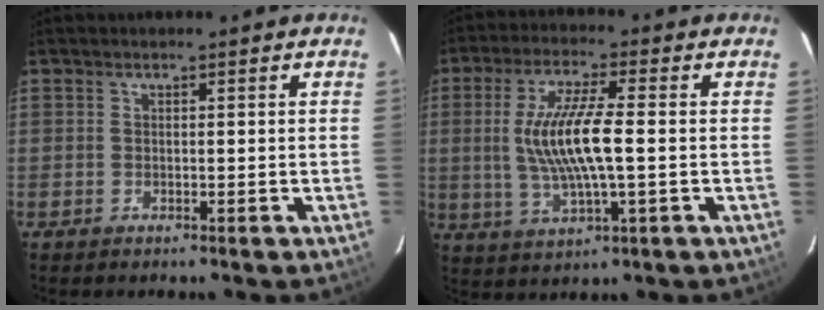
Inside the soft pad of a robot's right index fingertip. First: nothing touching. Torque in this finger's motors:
{"motor_torque": [0.59, 0.08, 0.36, 0.21]}